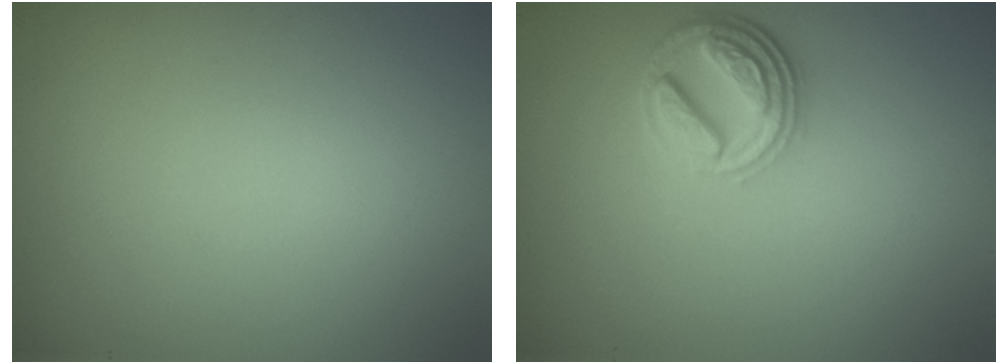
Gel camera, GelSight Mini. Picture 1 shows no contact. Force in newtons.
{"total": 4.4, "press": 3.4, "slide": 2.8}